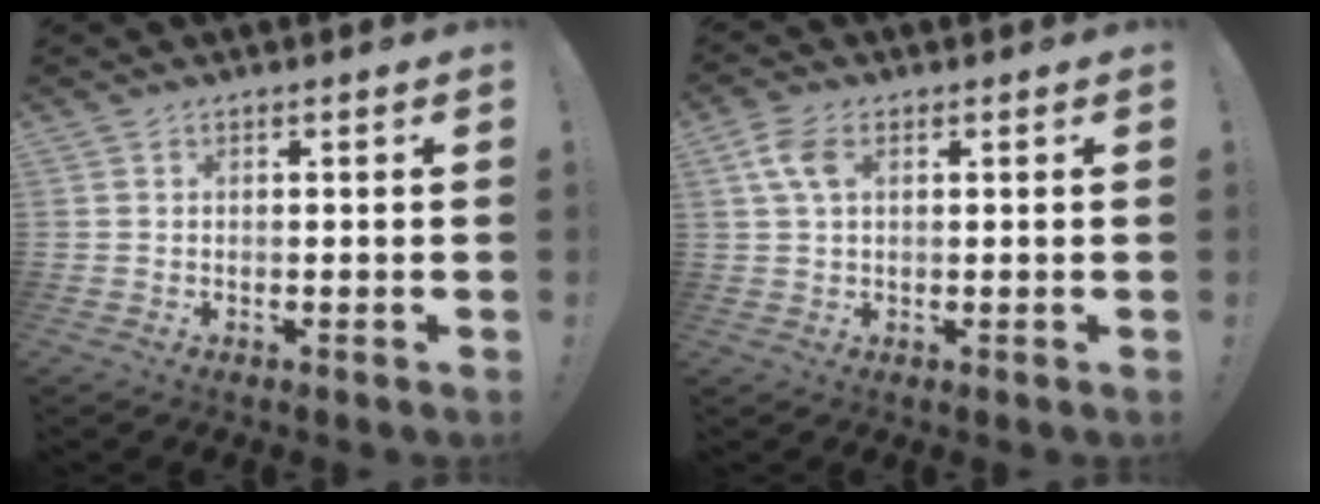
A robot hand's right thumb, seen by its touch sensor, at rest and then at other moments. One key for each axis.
{"total": 6.2, "fx": 1.9, "fy": 3.6, "fz": 4.7, "tx": -0.101, "ty": 0.001, "tz": 0.034}